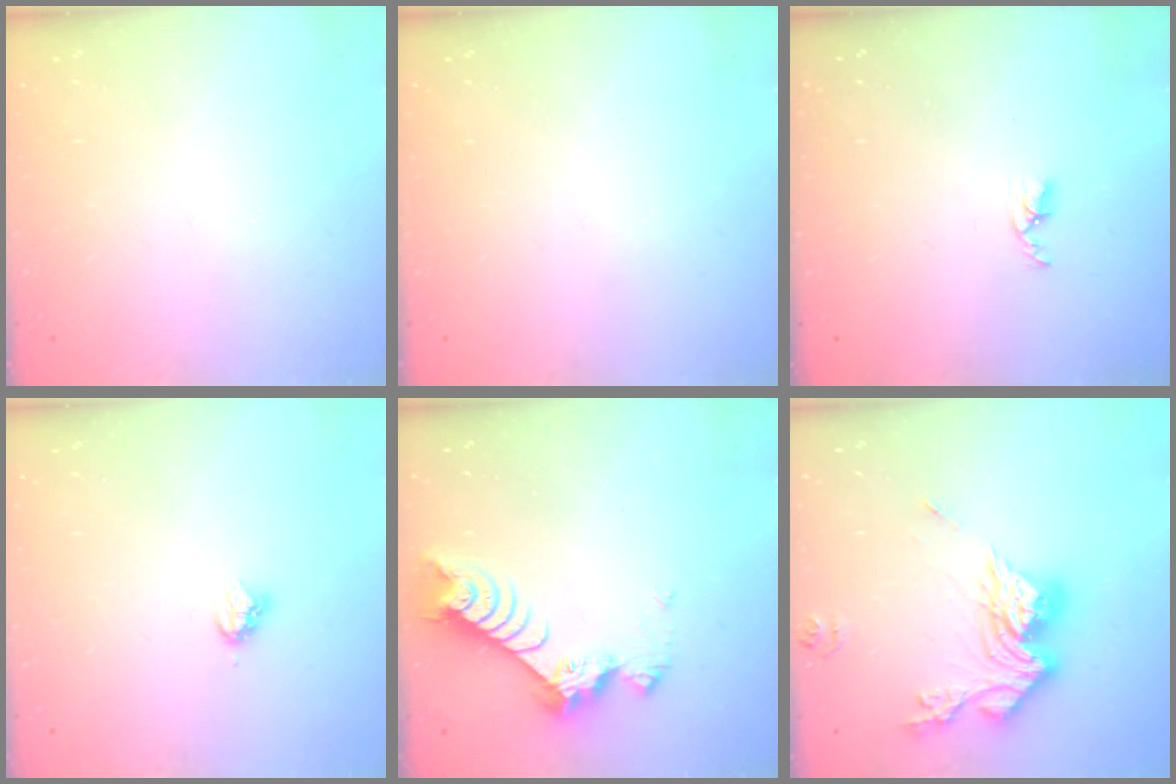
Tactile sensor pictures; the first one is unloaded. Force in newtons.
{"total": 0.0}
{"total": 3.3, "press": 3.2, "slide": 0.5}
{"total": 3.8, "press": 3.8, "slide": 0.3}
{"total": 7.4, "press": 7.3, "slide": 1.0}
{"total": 16.4, "press": 16.3, "slide": 1.9}